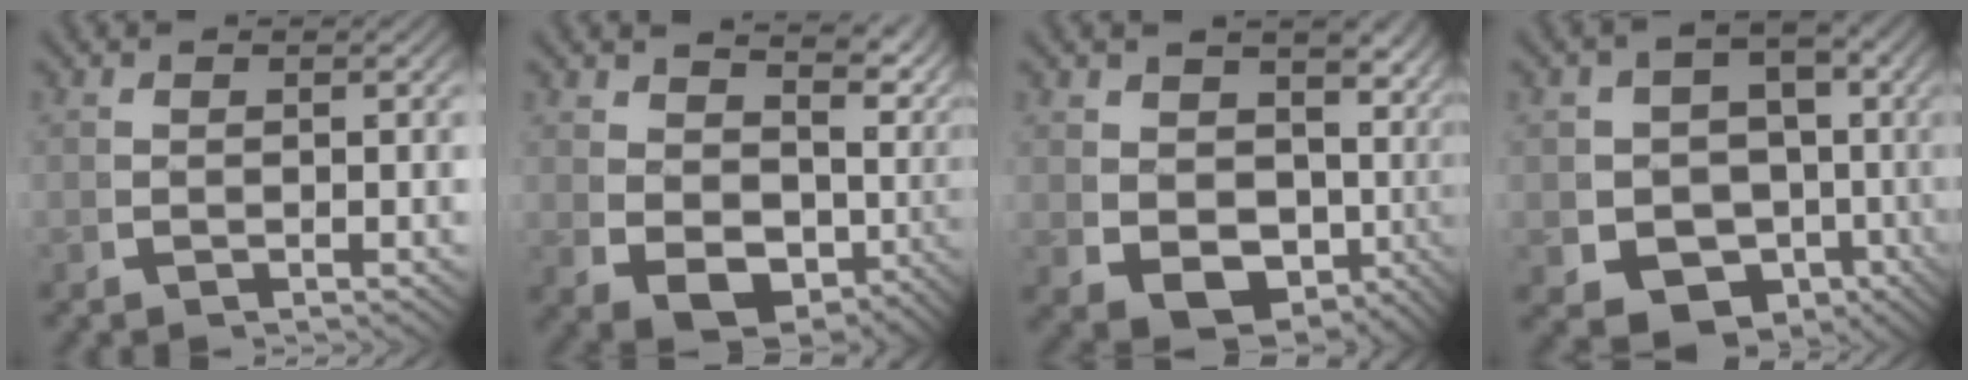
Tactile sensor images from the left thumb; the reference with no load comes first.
{"total": 7.7, "force": [1.4, 4.6, 6.0], "torque": [-0.109, -0.024, 0.044]}
{"total": 8.8, "force": [0.1, 6.0, 6.5], "torque": [-0.138, -0.050, 0.033]}
{"total": 14.5, "force": [-4.8, 11.5, 7.4], "torque": [-0.147, -0.078, -0.051]}